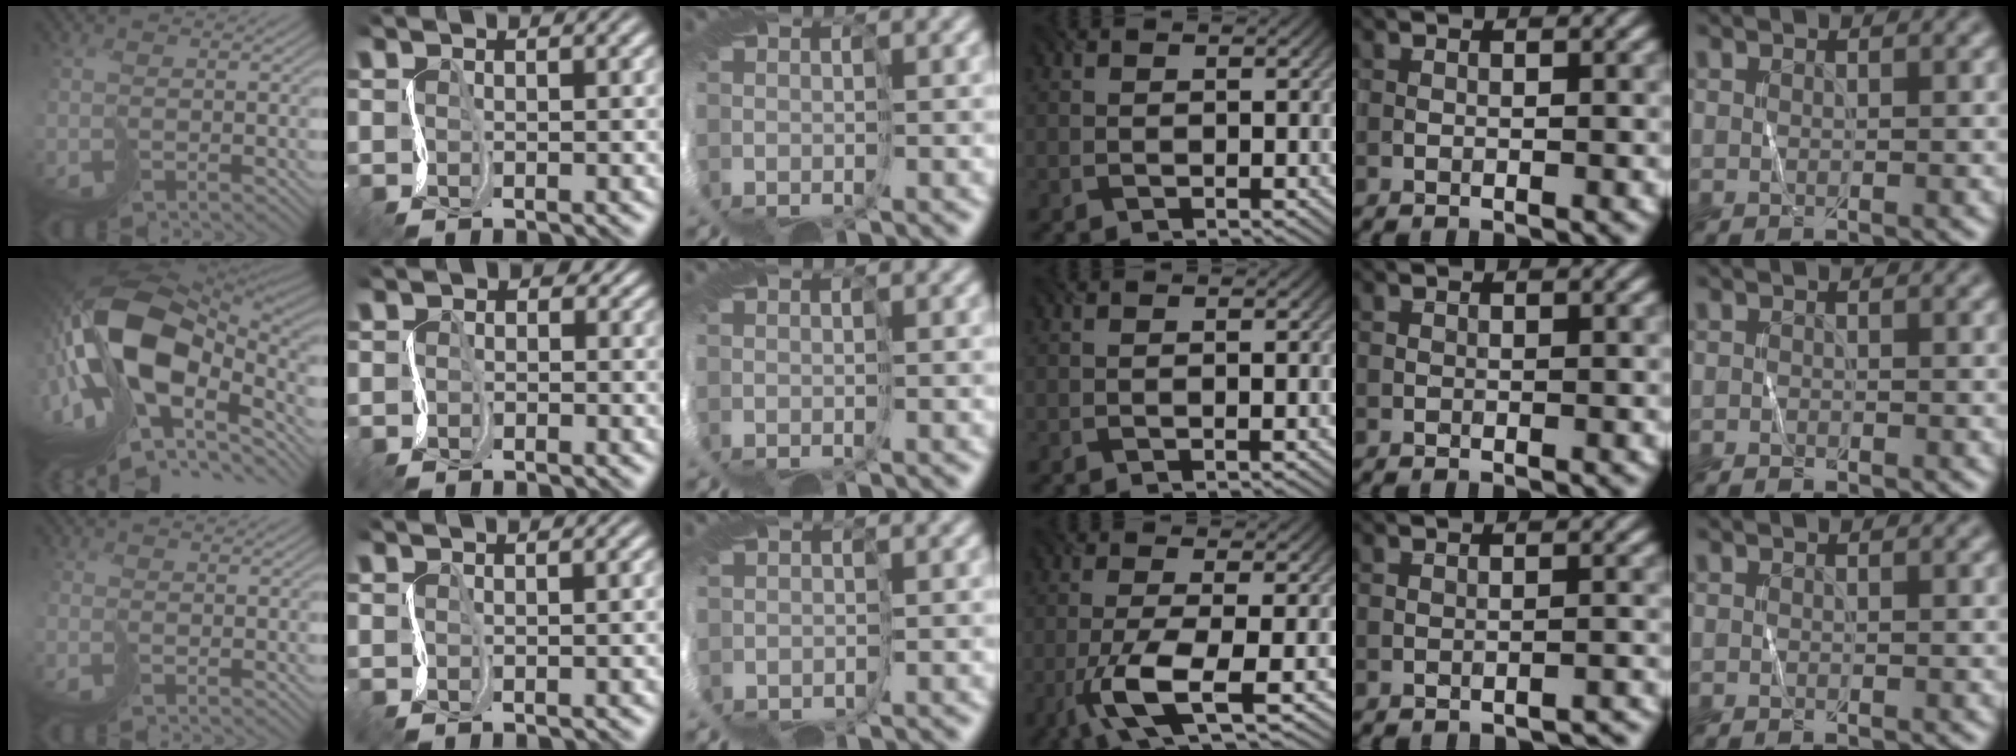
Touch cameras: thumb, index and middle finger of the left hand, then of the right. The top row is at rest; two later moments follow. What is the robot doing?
{"motion": "cut", "object": "tape"}